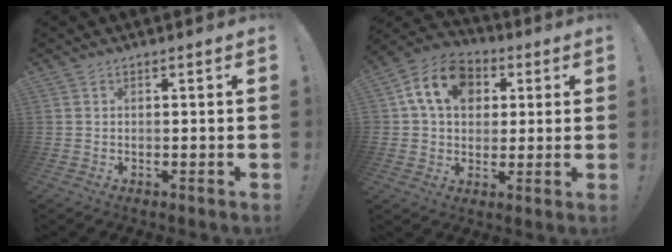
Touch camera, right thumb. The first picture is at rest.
{"total": 14.7, "force": [5.0, 11.0, 8.3], "torque": [-0.132, -0.001, 0.098]}